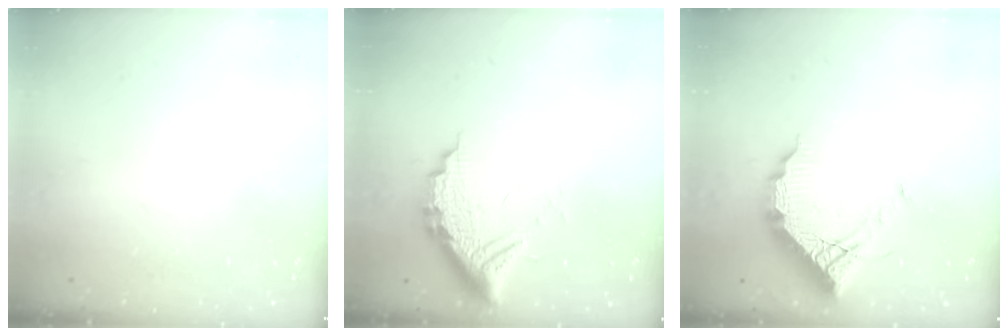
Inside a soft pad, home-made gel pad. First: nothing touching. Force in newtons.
{"total": 11.7, "press": 11.6, "slide": 1.2}
{"total": 13.0, "press": 13.0, "slide": 1.0}